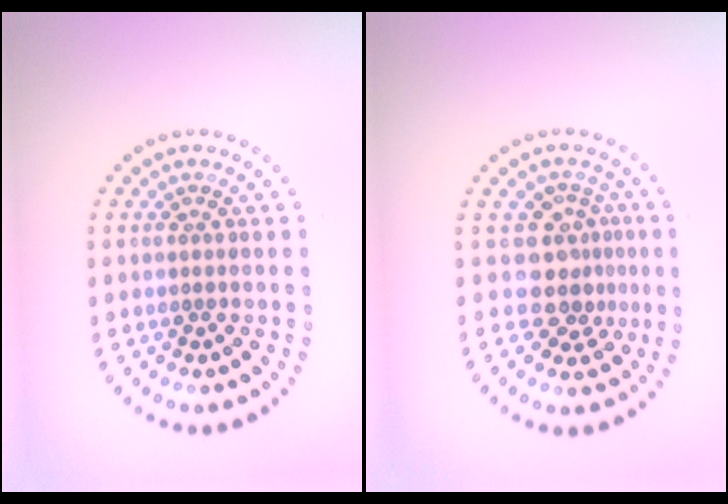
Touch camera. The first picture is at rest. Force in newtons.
{"total": 3.3, "press": 2.5, "slide": 2.1}